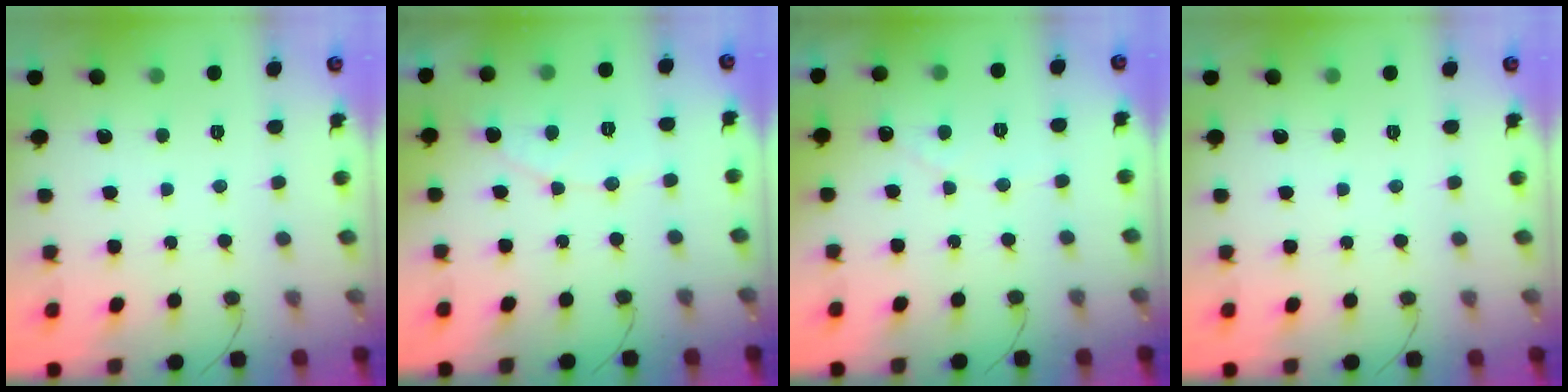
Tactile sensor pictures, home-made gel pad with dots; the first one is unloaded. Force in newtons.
{"total": 5.3, "press": 5.3, "slide": 0.3}
{"total": 2.8, "press": 2.8, "slide": 0.1}
{"total": 0.0}